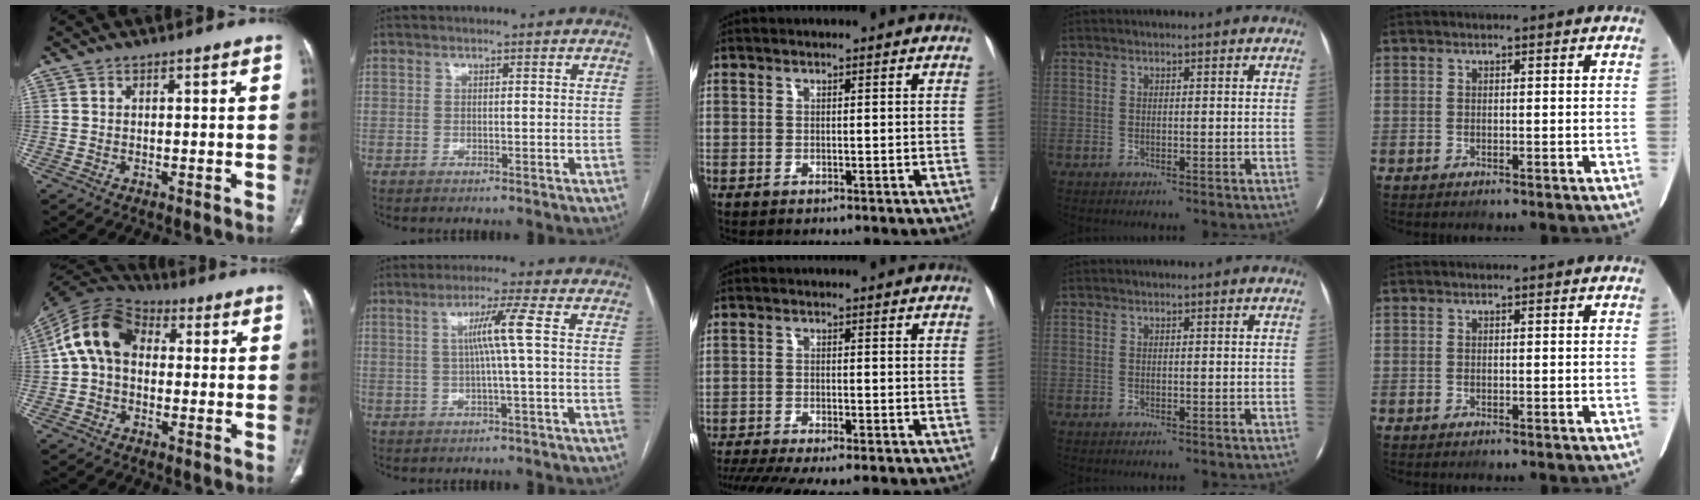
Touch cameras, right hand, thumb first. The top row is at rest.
{"thumb": {"total": 12.6, "force": [1.3, 9.2, 8.4], "torque": [-0.144, 0.037, 0.009]}, "index": {"total": 5.7, "force": [0.7, -1.3, 5.5], "torque": [-0.100, 0.007, 0.016]}, "middle": {"total": 14.2, "force": [-12.1, 2.2, 7.1], "torque": [-0.134, -0.023, -0.172]}}